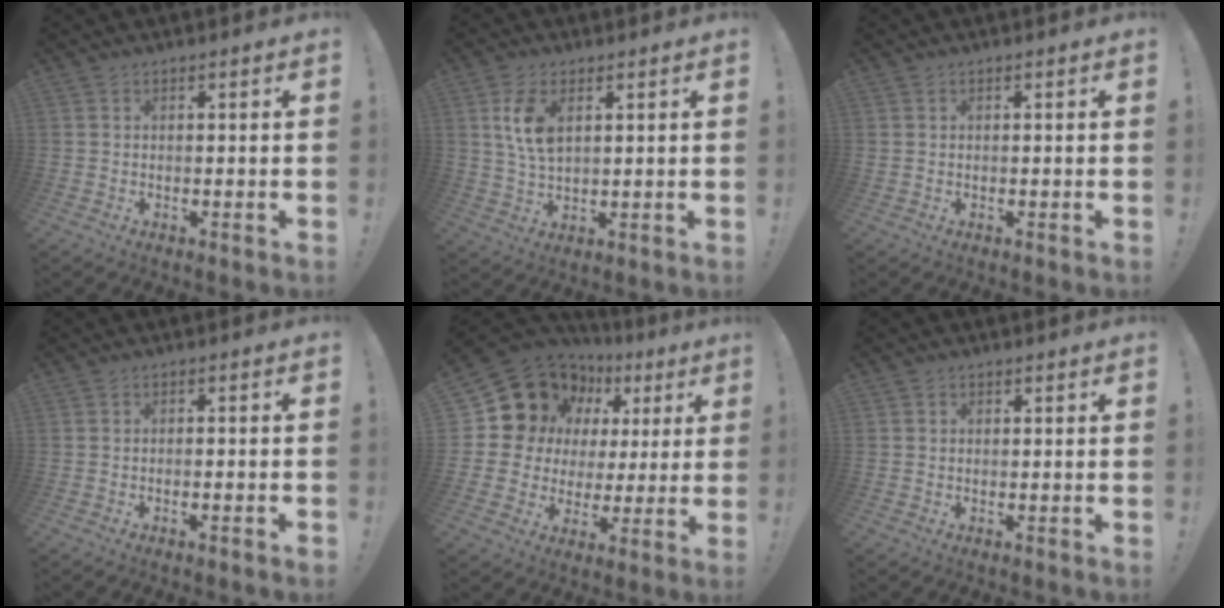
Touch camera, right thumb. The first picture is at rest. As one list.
[{"total": 8.2, "force": [3.0, 4.6, 6.1], "torque": [-0.116, -0.007, 0.051]}, {"total": 0.5, "force": [0.4, 0.3, -0.1], "torque": [0.007, -0.001, 0.006]}, {"total": 1.8, "force": [-1.4, -0.1, 1.2], "torque": [-0.021, 0.003, -0.025]}, {"total": 16.1, "force": [10.1, 10.9, 6.1], "torque": [-0.094, -0.077, 0.208]}, {"total": 0.7, "force": [0.0, 0.7, 0.1], "torque": [0.003, 0.000, -0.001]}]